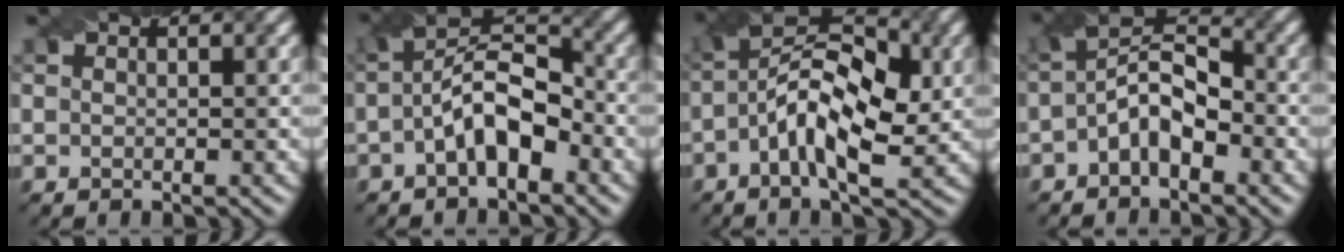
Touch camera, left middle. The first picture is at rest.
{"total": 6.0, "force": [-1.7, 2.9, 5.0], "torque": [-0.089, 0.016, -0.034]}
{"total": 8.1, "force": [-0.8, 3.7, 7.2], "torque": [-0.131, 0.021, -0.023]}
{"total": 5.3, "force": [-1.4, 2.8, 4.2], "torque": [-0.077, 0.014, -0.033]}